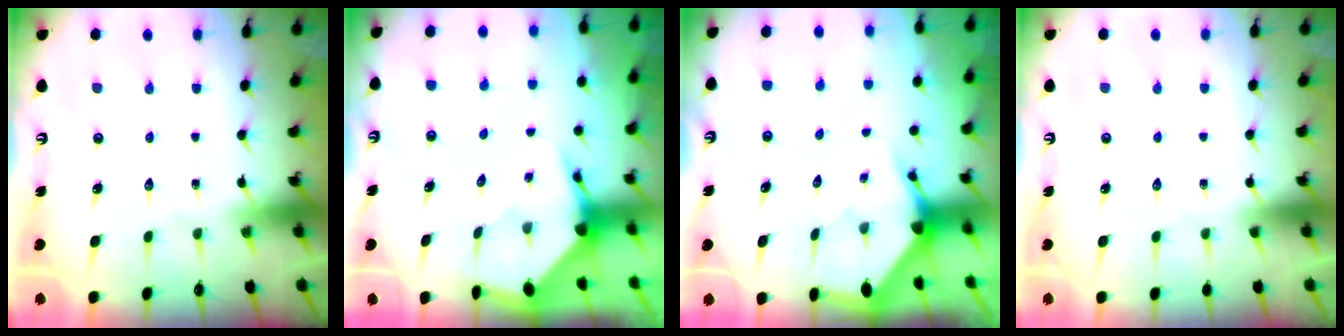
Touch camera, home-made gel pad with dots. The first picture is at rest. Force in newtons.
{"total": 3.5, "press": 3.4, "slide": 0.4}
{"total": 3.0, "press": 3.0, "slide": 0.1}
{"total": 0.0}